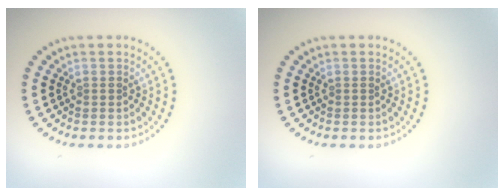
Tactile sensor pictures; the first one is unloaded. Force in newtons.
{"total": 0.0}